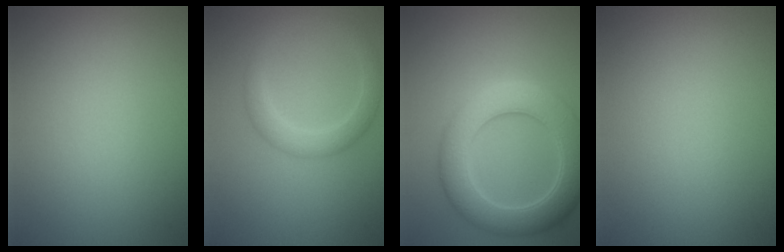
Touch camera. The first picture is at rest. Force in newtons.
{"total": 2.9, "press": 2.8, "slide": 0.2}
{"total": 6.9, "press": 6.9, "slide": 0.5}
{"total": 0.0}